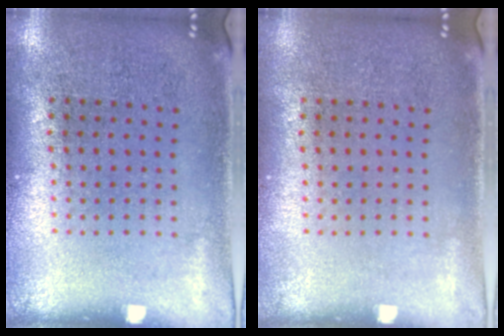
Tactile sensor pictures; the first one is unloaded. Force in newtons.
{"total": 0.0}